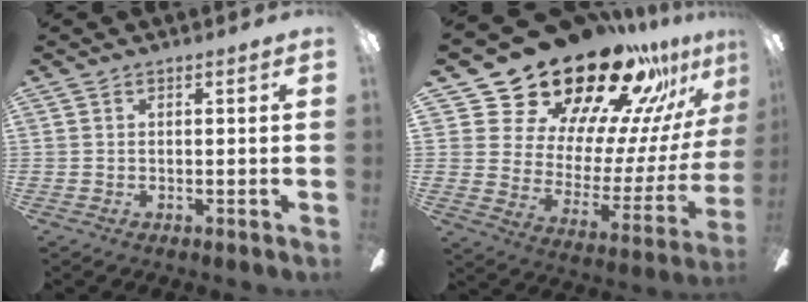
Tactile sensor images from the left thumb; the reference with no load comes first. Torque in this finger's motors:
{"motor_torque": [0.46, 0.78, 1.54, -1.23, 0.09]}